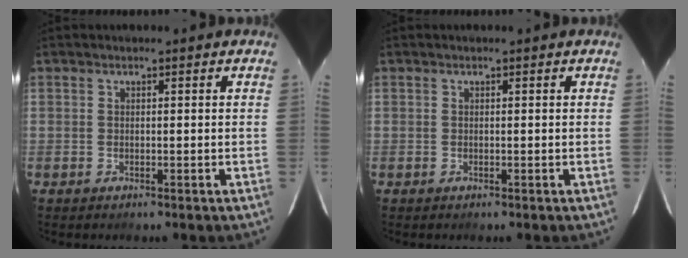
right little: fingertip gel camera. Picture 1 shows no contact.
{"total": 0.0}